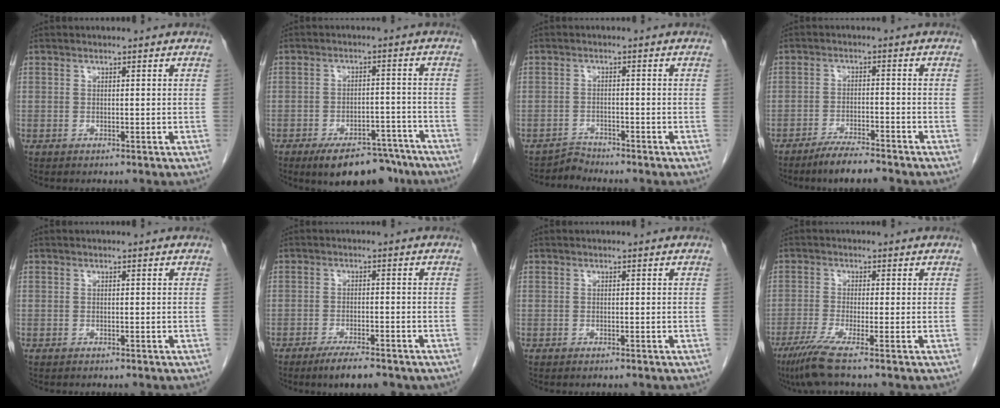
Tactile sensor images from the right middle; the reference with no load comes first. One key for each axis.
{"total": 11.5, "fx": -9.1, "fy": 4.8, "fz": 5.3, "tx": -0.057, "ty": 0.015, "tz": -0.133}
{"total": 2.1, "fx": -1.9, "fy": 0.0, "fz": -1.0, "tx": 0.030, "ty": -0.009, "tz": -0.033}
{"total": 5.5, "fx": -4.7, "fy": 0.2, "fz": 2.8, "tx": -0.046, "ty": -0.014, "tz": -0.084}
{"total": 0.0}
{"total": 6.2, "fx": -4.6, "fy": 1.4, "fz": 3.9, "tx": -0.060, "ty": -0.009, "tz": -0.064}
{"total": 0.0}
{"total": 5.9, "fx": -4.1, "fy": -0.9, "fz": 4.2, "tx": -0.076, "ty": -0.020, "tz": -0.081}